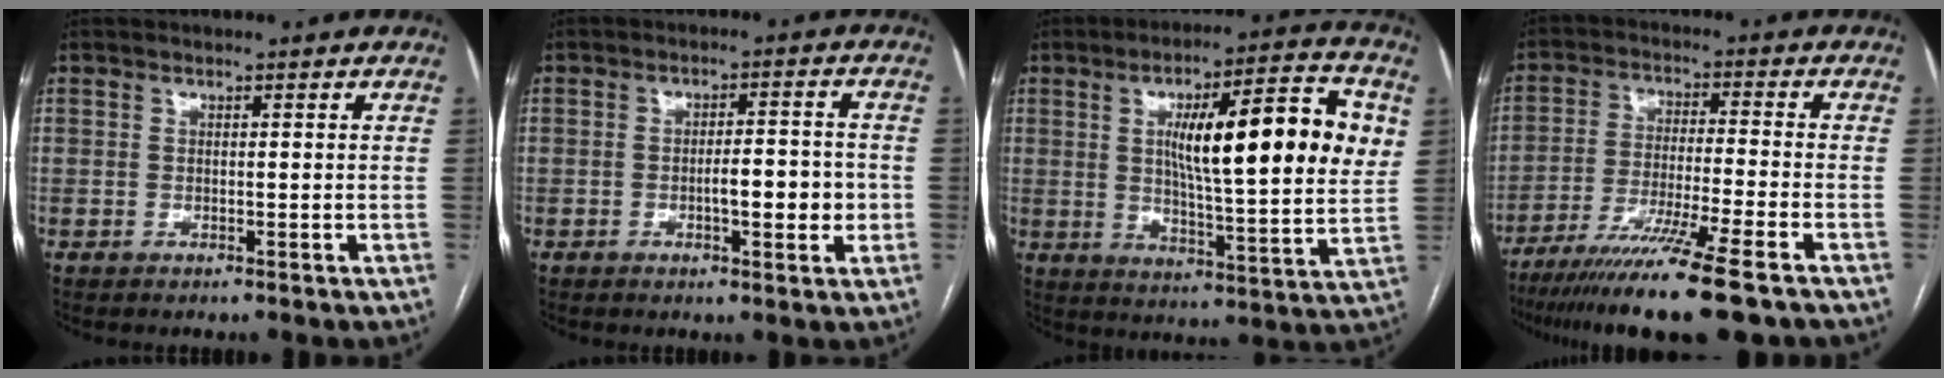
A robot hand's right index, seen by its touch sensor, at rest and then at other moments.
{"total": 5.9, "force": [-1.2, 1.5, 5.5], "torque": [-0.083, 0.008, -0.015]}
{"total": 20.5, "force": [5.0, 3.2, 19.6], "torque": [-0.284, 0.018, 0.069]}
{"total": 15.6, "force": [-11.5, -0.8, 10.6], "torque": [-0.182, -0.050, -0.189]}